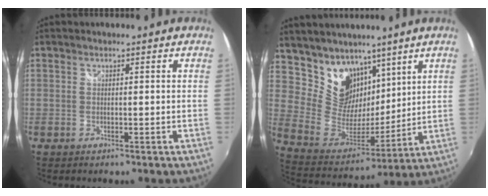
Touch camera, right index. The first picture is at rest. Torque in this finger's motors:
{"motor_torque": [0.07, 0.40, 0.11, 0.01]}